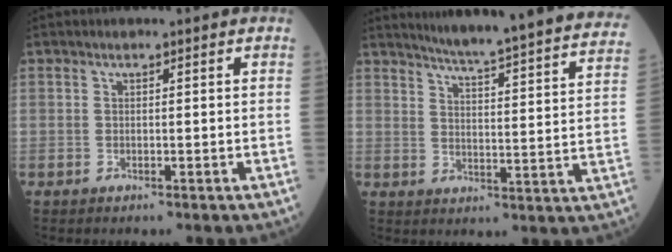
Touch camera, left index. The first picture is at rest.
{"total": 28.1, "force": [25.8, 0.1, 11.0], "torque": [-0.163, -0.086, 0.308]}